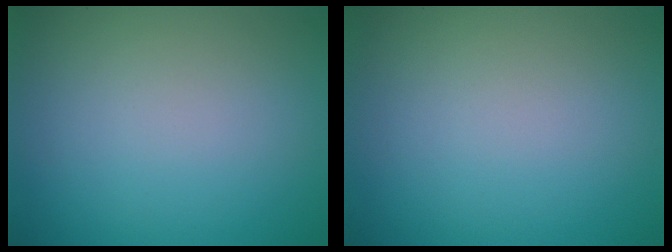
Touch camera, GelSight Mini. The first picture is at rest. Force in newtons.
{"total": 0.0}